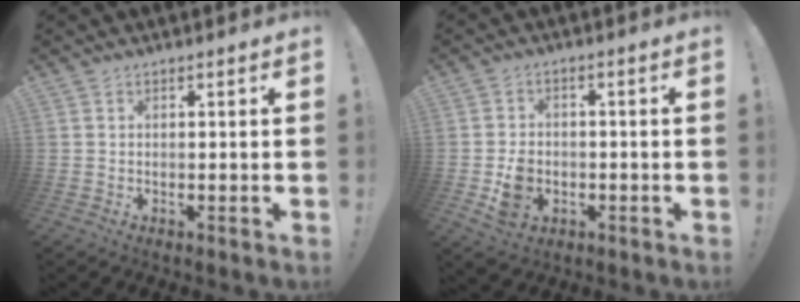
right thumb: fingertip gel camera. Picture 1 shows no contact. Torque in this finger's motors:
{"motor_torque": [0.86, 1.01, 0.68, -0.72, 0.25]}